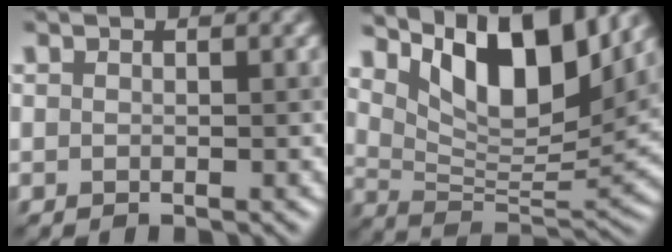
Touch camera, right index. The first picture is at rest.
{"total": 9.9, "force": [6.3, 3.4, 6.9], "torque": [-0.109, 0.000, 0.120]}